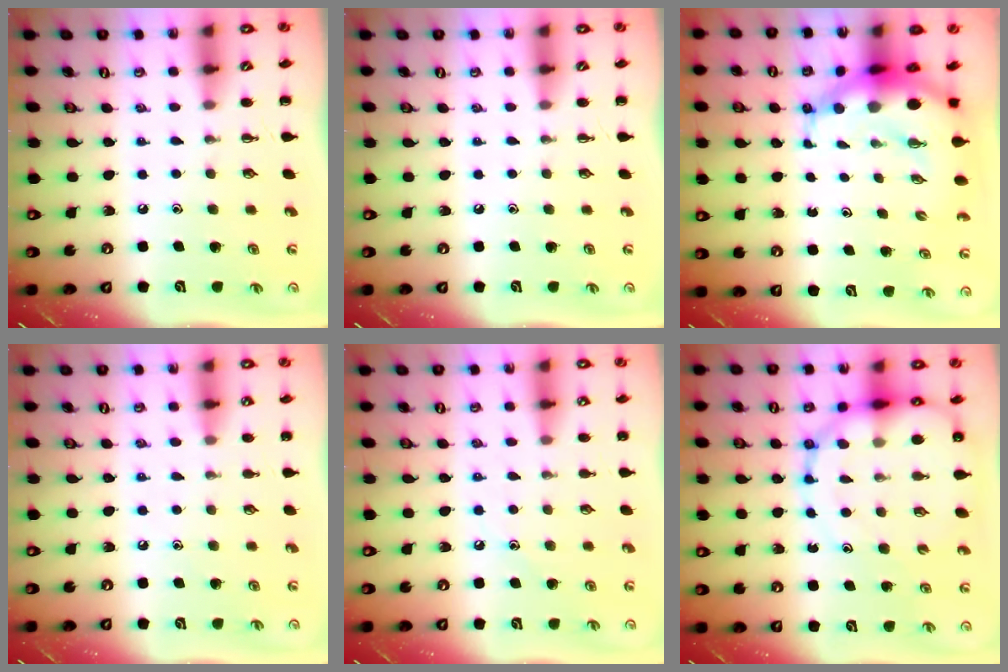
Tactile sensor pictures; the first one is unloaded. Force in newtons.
{"total": 0.0}
{"total": 8.6, "press": 8.2, "slide": 2.3}
{"total": 6.6, "press": 6.3, "slide": 2.1}
{"total": 7.6, "press": 7.4, "slide": 1.9}
{"total": 15.9, "press": 15.5, "slide": 3.5}